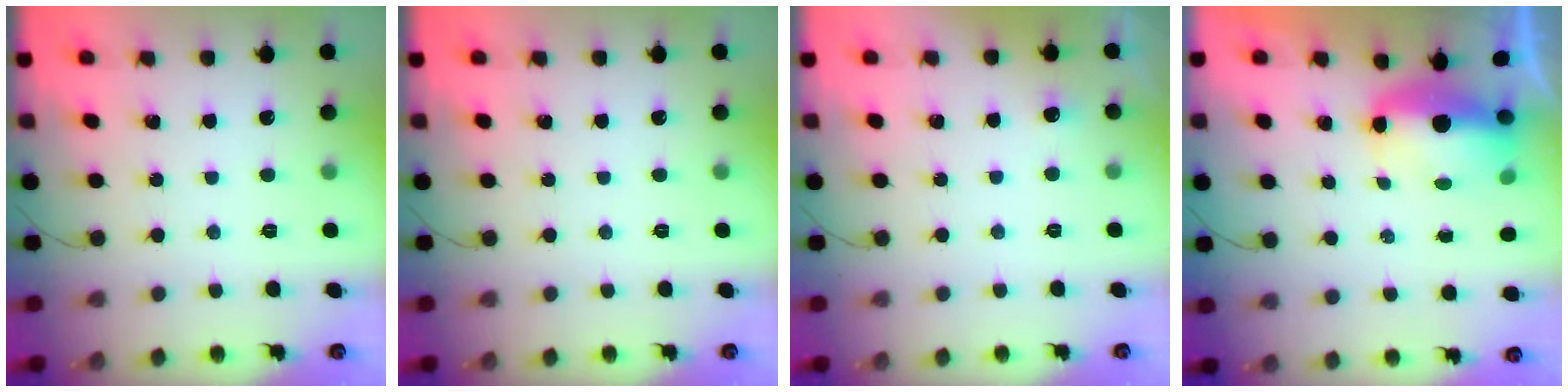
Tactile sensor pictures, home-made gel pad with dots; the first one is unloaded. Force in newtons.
{"total": 0.0}
{"total": 11.7, "press": 3.4, "slide": 11.2}
{"total": 8.0, "press": 7.1, "slide": 3.7}